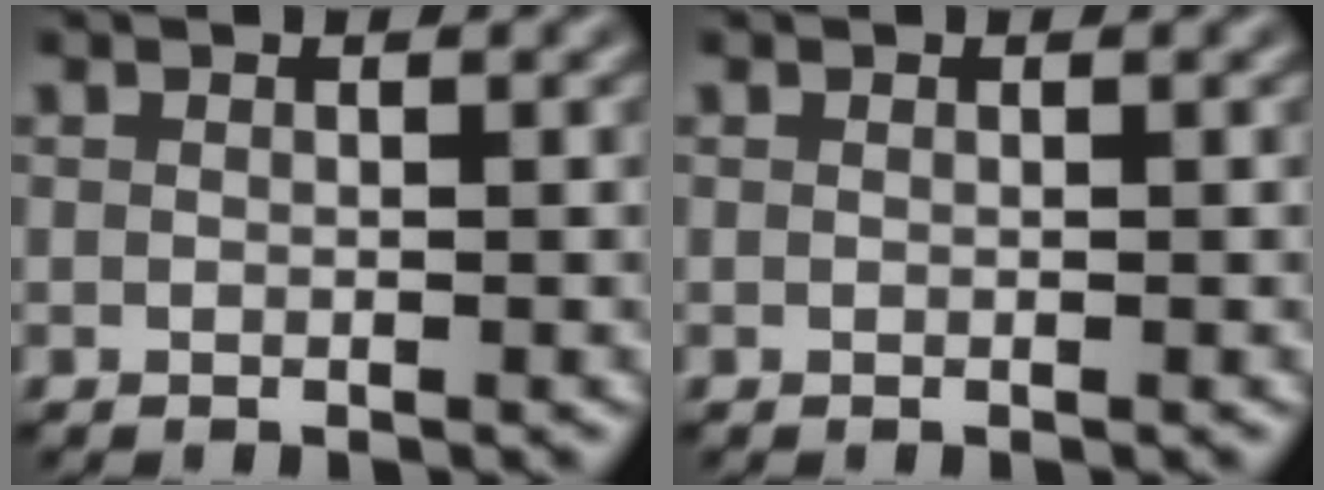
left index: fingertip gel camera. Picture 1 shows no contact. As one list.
[{"total": 0.0}]